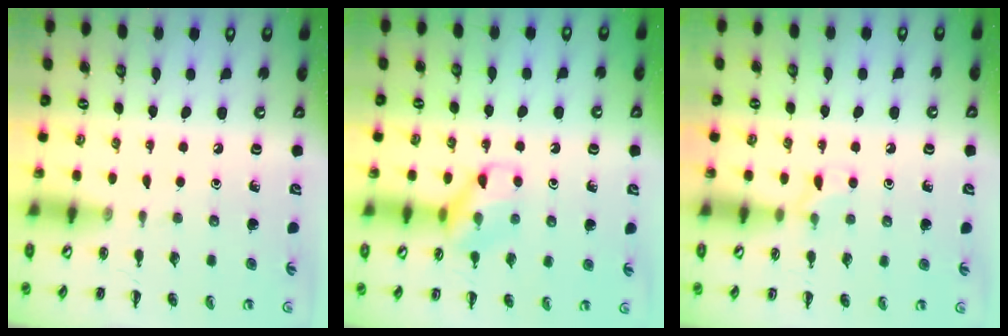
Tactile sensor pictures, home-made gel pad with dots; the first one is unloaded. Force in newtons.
{"total": 11.3, "press": 11.2, "slide": 0.8}
{"total": 5.5, "press": 5.2, "slide": 1.9}